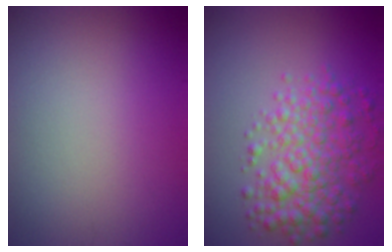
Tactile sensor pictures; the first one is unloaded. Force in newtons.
{"total": 5.5, "press": 5.5, "slide": 0.1}